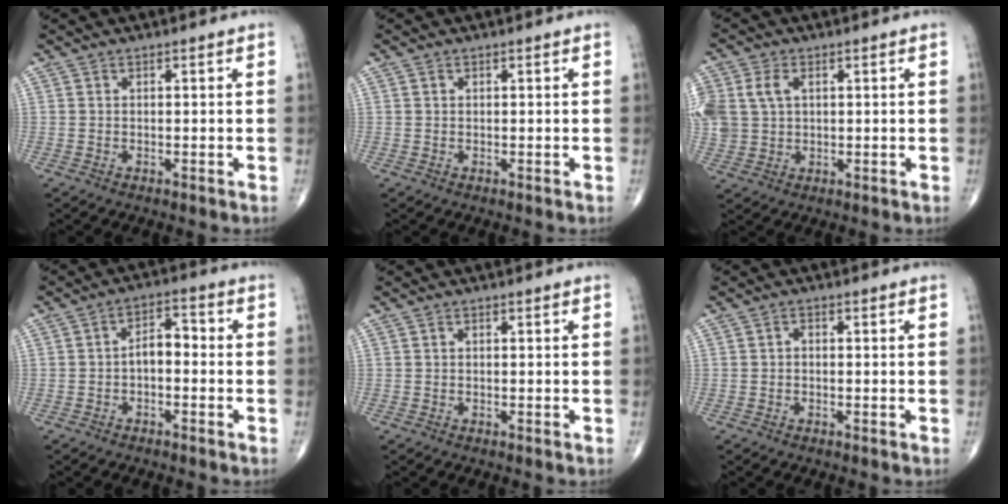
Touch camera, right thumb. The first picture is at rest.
{"total": 0.5, "force": [0.2, 0.4, 0.2], "torque": [-0.003, -0.001, 0.004]}
{"total": 11.9, "force": [2.8, 8.8, 7.4], "torque": [-0.195, 0.010, 0.061]}
{"total": 4.9, "force": [-0.9, 2.8, 3.9], "torque": [-0.051, 0.027, -0.025]}
{"total": 0.0}
{"total": 1.1, "force": [-0.1, 0.8, 0.8], "torque": [-0.008, 0.003, -0.006]}